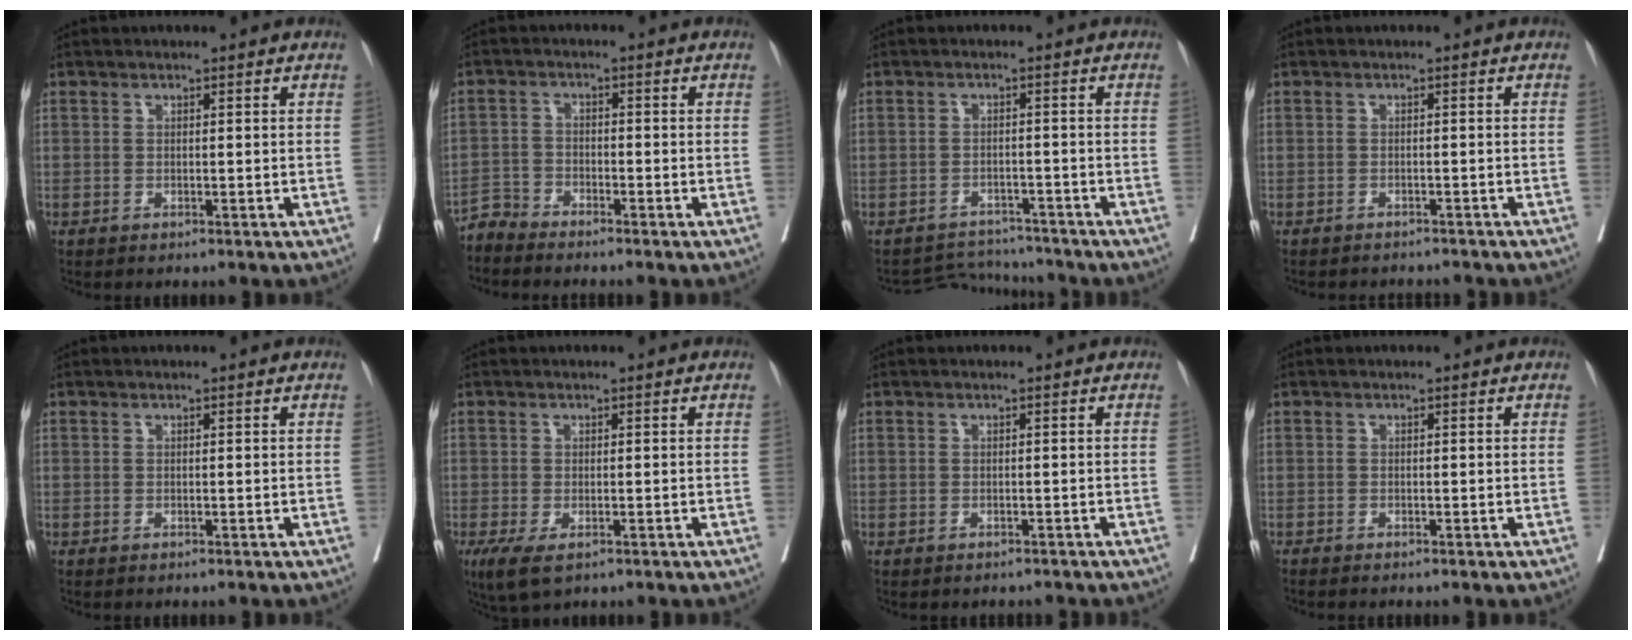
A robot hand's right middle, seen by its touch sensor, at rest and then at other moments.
{"total": 2.7, "force": [-2.6, 0.0, -0.6], "torque": [0.024, -0.012, -0.053]}
{"total": 3.7, "force": [-3.3, 0.4, -1.6], "torque": [0.026, 0.011, -0.049]}
{"total": 4.5, "force": [-4.3, 0.8, 0.9], "torque": [-0.007, -0.005, -0.052]}
{"total": 0.6, "force": [0.4, -0.5, 0.1], "torque": [-0.003, -0.003, 0.003]}
{"total": 3.9, "force": [-1.8, 1.1, 3.3], "torque": [-0.065, -0.015, -0.028]}
{"total": 0.6, "force": [-0.6, 0.0, 0.1], "torque": [-0.005, -0.002, -0.011]}
{"total": 0.6, "force": [-0.6, -0.2, 0.2], "torque": [0.001, 0.000, -0.012]}